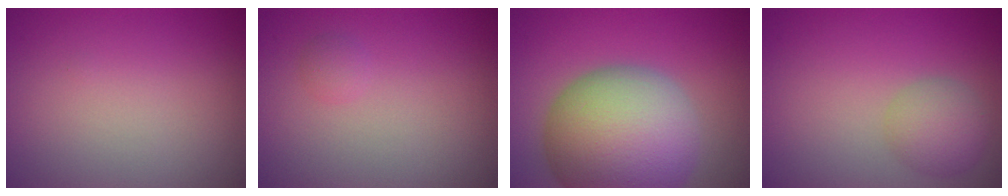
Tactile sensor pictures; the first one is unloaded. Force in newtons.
{"total": 0.7, "press": 0.7, "slide": 0.1}
{"total": 14.1, "press": 14.0, "slide": 0.9}
{"total": 2.9, "press": 2.8, "slide": 0.3}